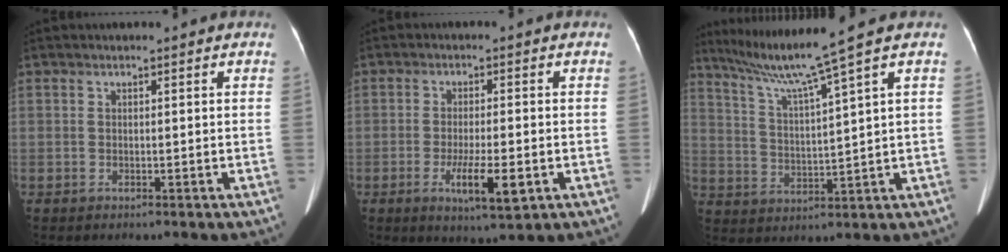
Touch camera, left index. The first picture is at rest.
{"total": 6.5, "force": [-2.3, 1.0, 6.0], "torque": [-0.108, -0.012, -0.034]}
{"total": 9.2, "force": [6.9, -3.1, 5.2], "torque": [-0.098, -0.009, 0.132]}